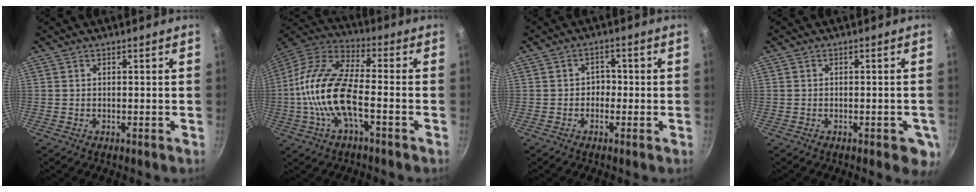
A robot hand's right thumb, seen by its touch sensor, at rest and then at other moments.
{"total": 17.4, "force": [-3.5, 7.1, 15.5], "torque": [-0.299, 0.038, -0.086]}
{"total": 2.6, "force": [-0.7, 2.2, 1.2], "torque": [0.004, 0.011, -0.014]}
{"total": 4.8, "force": [-1.8, 2.3, 3.8], "torque": [-0.024, 0.010, -0.020]}